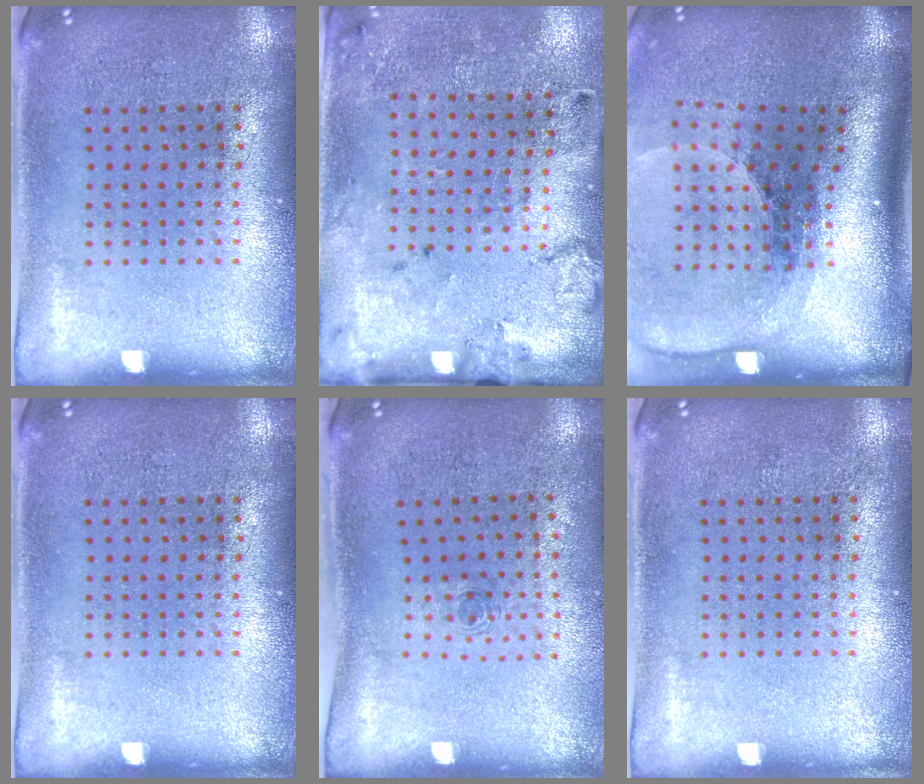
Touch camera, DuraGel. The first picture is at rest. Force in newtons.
{"total": 2.1, "press": 1.4, "slide": 1.6}
{"total": 2.6, "press": 1.9, "slide": 1.8}
{"total": 0.0}
{"total": 0.6, "press": 0.3, "slide": 0.5}
{"total": 0.0}